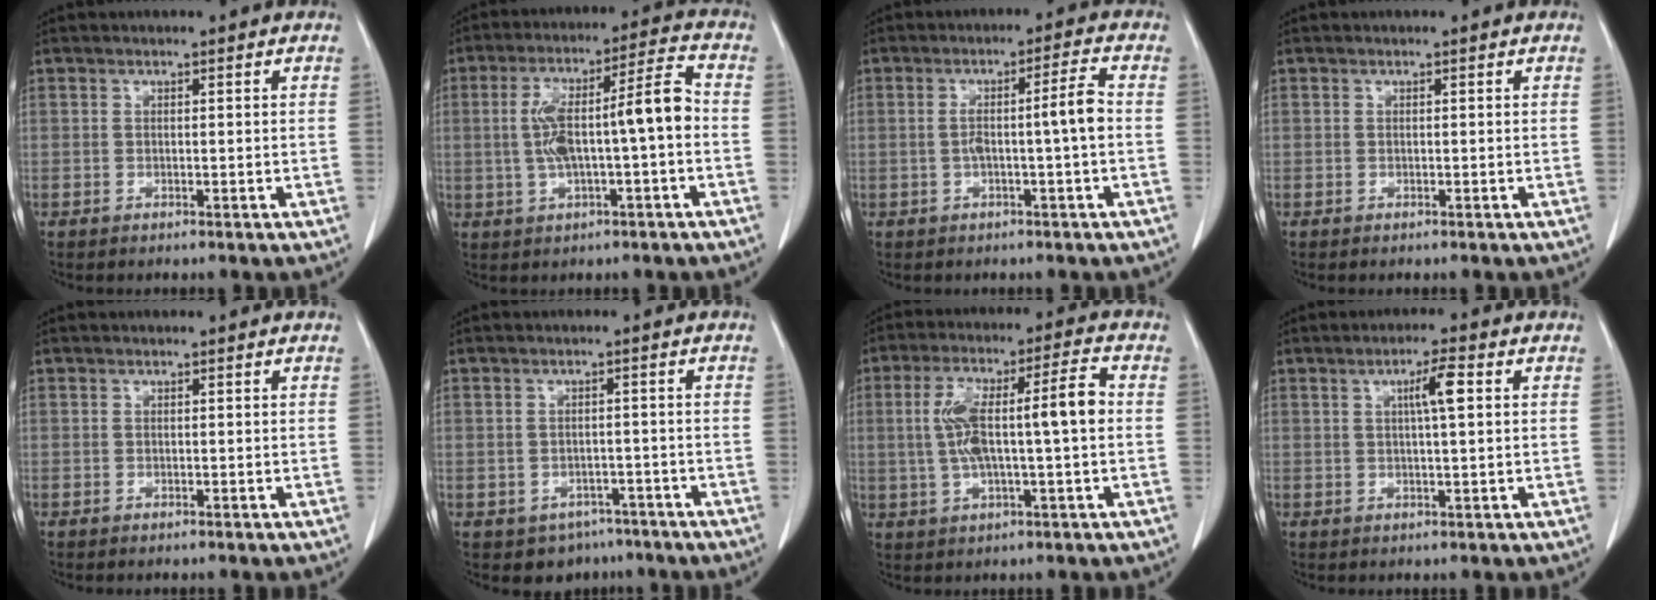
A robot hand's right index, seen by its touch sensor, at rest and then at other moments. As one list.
[{"total": 11.6, "force": [-0.6, 1.6, 11.5], "torque": [-0.204, 0.032, -0.008]}, {"total": 5.5, "force": [-0.5, -0.4, 5.5], "torque": [-0.092, 0.015, -0.006]}, {"total": 0.0}, {"total": 0.0}, {"total": 5.2, "force": [-3.5, 3.9, 0.5], "torque": [0.004, 0.012, -0.042]}, {"total": 11.8, "force": [0.6, 2.0, 11.6], "torque": [-0.213, 0.031, 0.011]}, {"total": 4.2, "force": [1.1, 0.1, 4.0], "torque": [-0.069, 0.003, 0.018]}]